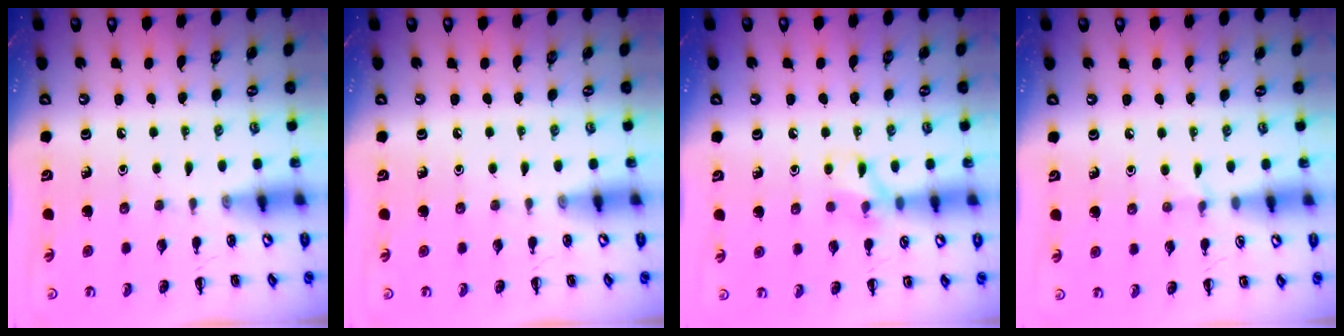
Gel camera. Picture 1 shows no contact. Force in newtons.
{"total": 0.0}
{"total": 8.1, "press": 7.9, "slide": 1.8}
{"total": 4.2, "press": 3.9, "slide": 1.6}